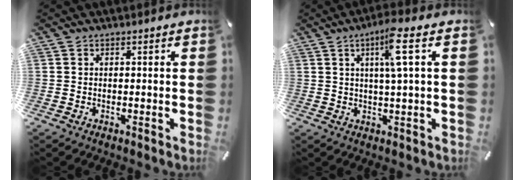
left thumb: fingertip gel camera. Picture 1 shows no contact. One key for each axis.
{"total": 7.9, "fx": 2.8, "fy": 0.4, "fz": 7.4, "tx": -0.132, "ty": -0.007, "tz": 0.040}